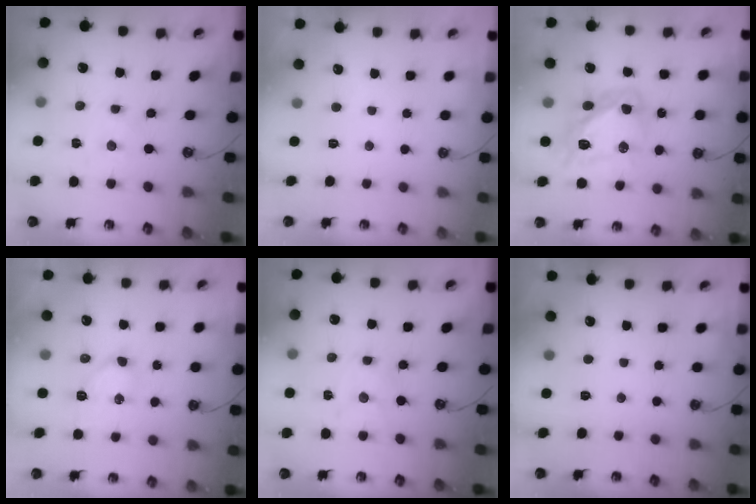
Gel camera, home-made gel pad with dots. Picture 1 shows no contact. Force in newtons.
{"total": 0.0}
{"total": 18.0, "press": 17.9, "slide": 1.8}
{"total": 6.4, "press": 6.3, "slide": 0.4}
{"total": 2.4, "press": 2.3, "slide": 0.5}
{"total": 0.0}